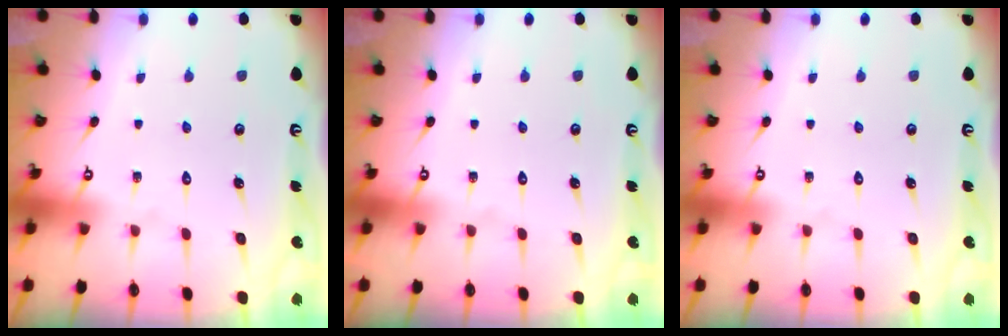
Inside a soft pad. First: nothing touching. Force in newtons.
{"total": 0.0}
{"total": 0.0}